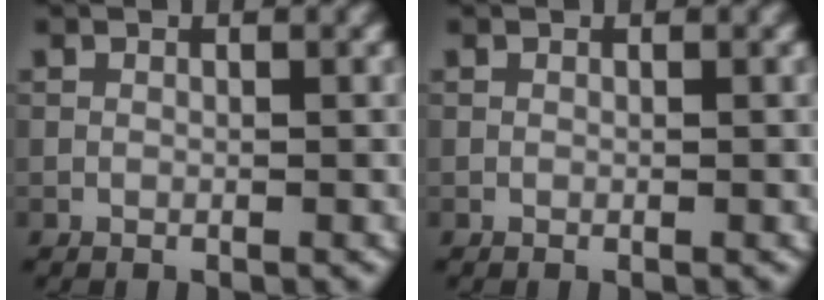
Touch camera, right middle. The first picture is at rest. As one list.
[{"total": 0.0}]